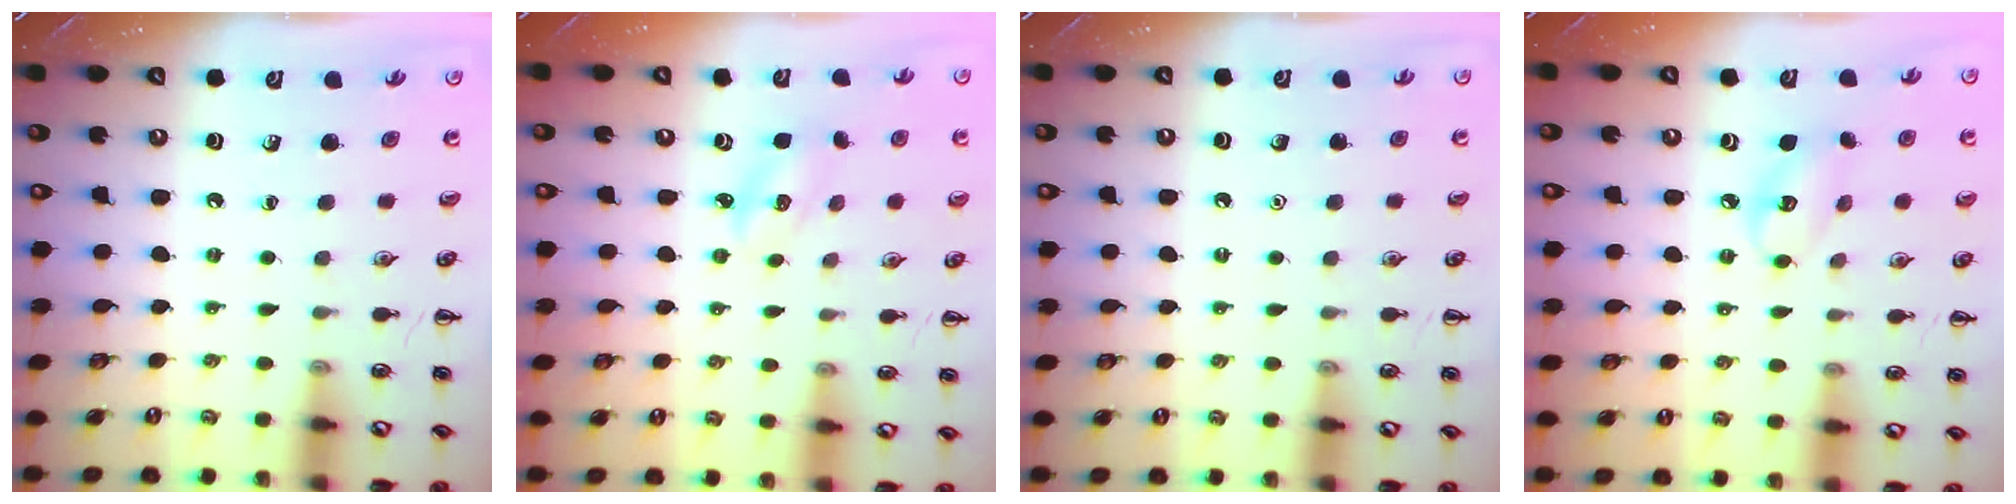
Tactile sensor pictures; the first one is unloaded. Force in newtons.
{"total": 2.8, "press": 2.8, "slide": 0.7}
{"total": 1.6, "press": 1.6, "slide": 0.1}
{"total": 6.7, "press": 6.7, "slide": 0.9}